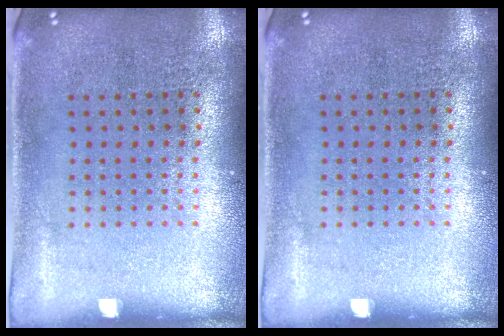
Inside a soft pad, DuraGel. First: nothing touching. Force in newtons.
{"total": 0.0}